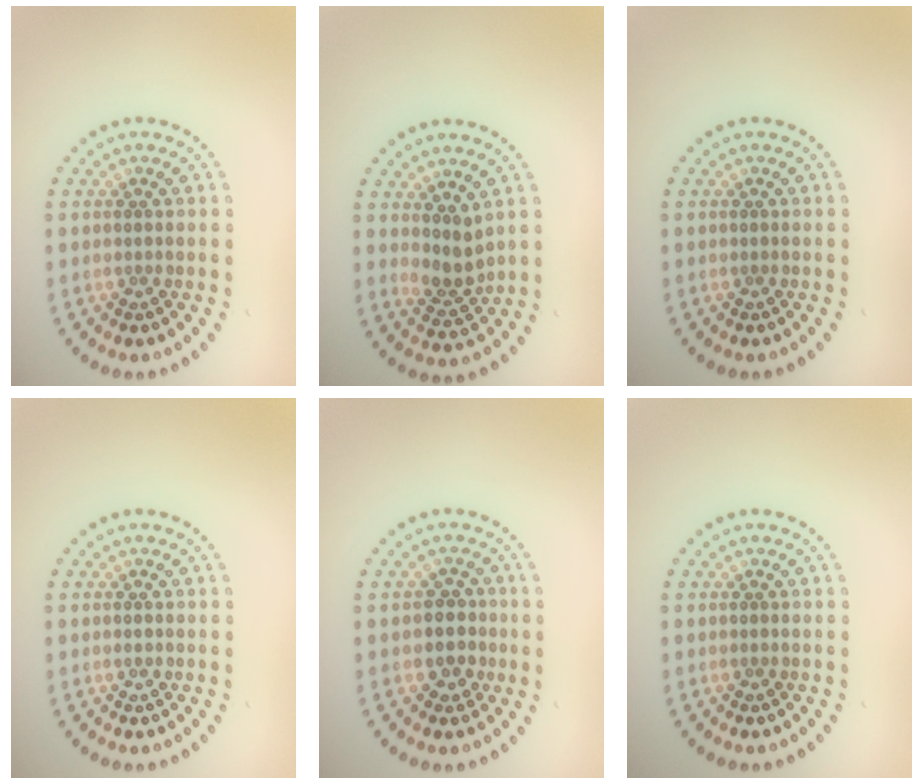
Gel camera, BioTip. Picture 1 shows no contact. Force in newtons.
{"total": 2.5, "press": 2.0, "slide": 1.6}
{"total": 0.0}
{"total": 0.6, "press": 0.6, "slide": 0.1}
{"total": 2.2, "press": 2.0, "slide": 0.9}
{"total": 0.0}